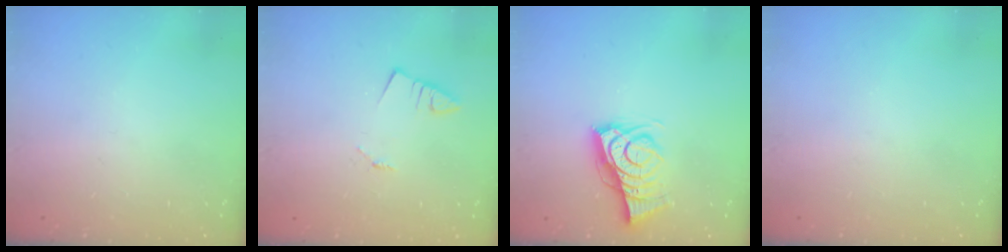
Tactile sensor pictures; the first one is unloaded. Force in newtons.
{"total": 1.3, "press": 1.3, "slide": 0.1}
{"total": 8.8, "press": 8.6, "slide": 1.8}
{"total": 0.0}